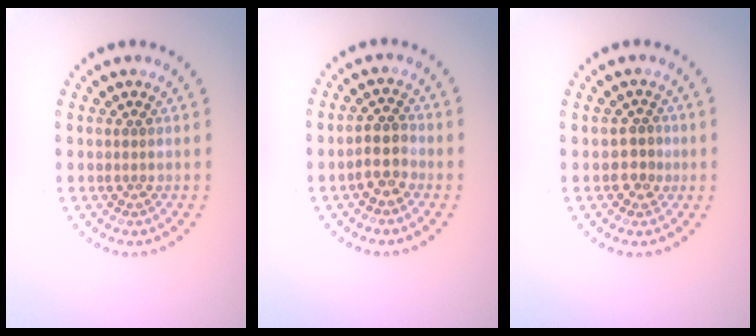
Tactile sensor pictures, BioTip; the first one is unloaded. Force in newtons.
{"total": 2.3, "press": 2.1, "slide": 1.0}
{"total": 1.7, "press": 1.6, "slide": 0.7}